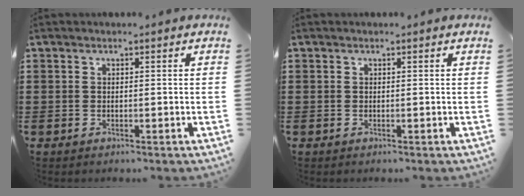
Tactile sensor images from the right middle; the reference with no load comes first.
{"total": 0.0}